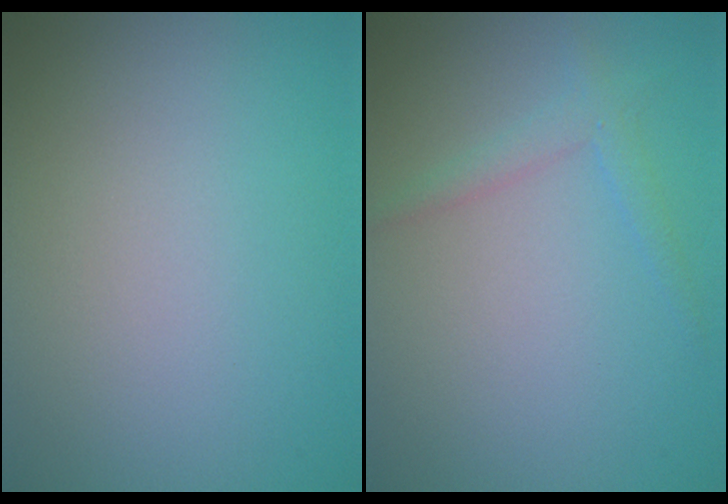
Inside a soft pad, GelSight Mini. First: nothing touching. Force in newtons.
{"total": 1.5, "press": 1.5, "slide": 0.1}